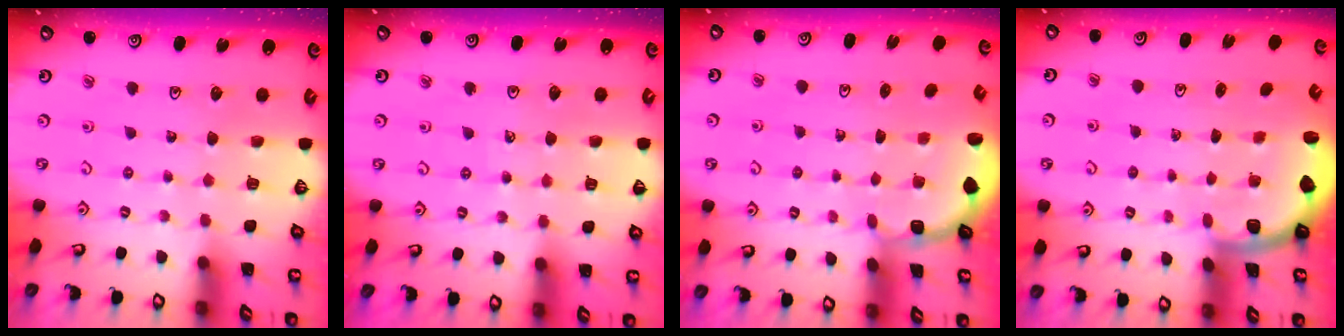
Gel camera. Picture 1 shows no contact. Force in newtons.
{"total": 4.5, "press": 4.5, "slide": 0.7}
{"total": 1.8, "press": 1.7, "slide": 0.7}
{"total": 2.0, "press": 2.0, "slide": 0.5}